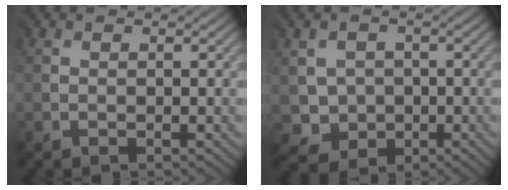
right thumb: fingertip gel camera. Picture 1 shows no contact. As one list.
[{"total": 3.1, "force": [-0.1, 3.0, -0.5], "torque": [-0.005, -0.009, -0.008]}]